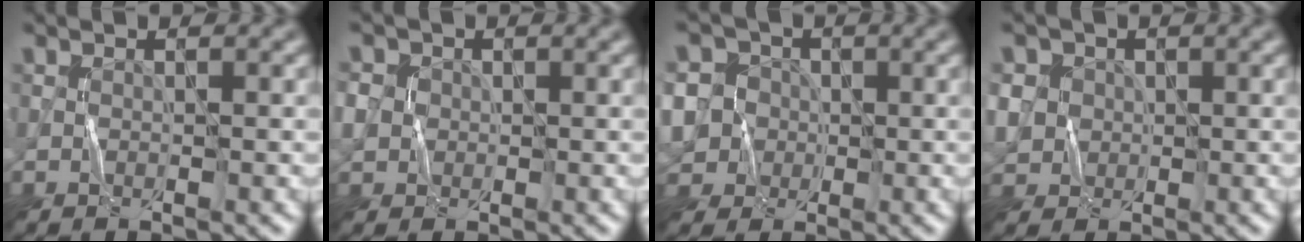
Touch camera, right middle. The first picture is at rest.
{"total": 3.2, "force": [0.0, 2.9, 1.2], "torque": [-0.036, 0.012, -0.004]}
{"total": 9.5, "force": [-1.0, 8.8, 3.3], "torque": [-0.087, 0.018, -0.052]}
{"total": 4.2, "force": [0.3, 3.9, 1.6], "torque": [-0.052, 0.014, -0.001]}